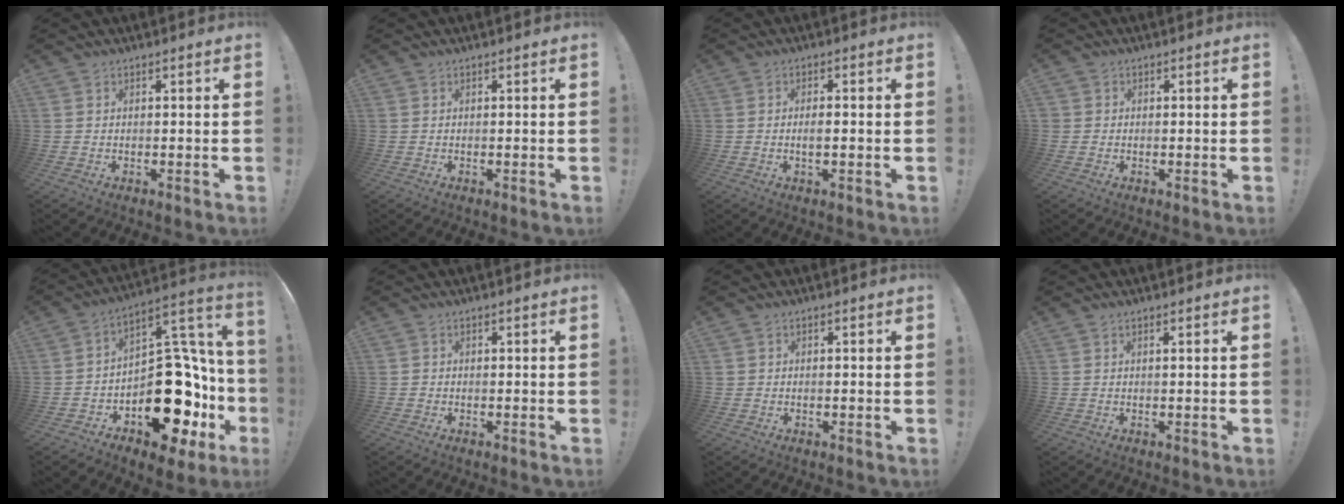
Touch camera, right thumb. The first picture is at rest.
{"total": 0.0}
{"total": 2.3, "force": [-0.6, 0.6, 2.2], "torque": [-0.032, 0.000, -0.013]}
{"total": 1.0, "force": [0.0, 0.9, 0.2], "torque": [-0.002, 0.002, 0.001]}
{"total": 22.7, "force": [-9.1, 12.9, 16.3], "torque": [-0.180, 0.035, -0.137]}
{"total": 0.6, "force": [0.0, 0.6, 0.1], "torque": [-0.001, 0.002, -0.001]}
{"total": 0.8, "force": [-0.4, 0.6, 0.3], "torque": [-0.007, 0.003, -0.006]}
{"total": 0.8, "force": [0.2, -0.3, 0.7], "torque": [-0.008, -0.003, 0.001]}